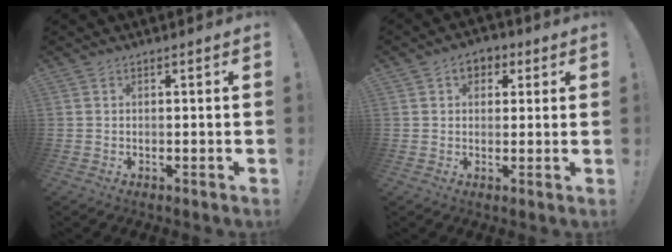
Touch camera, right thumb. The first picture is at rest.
{"total": 5.3, "force": [1.8, 4.0, 2.9], "torque": [-0.033, 0.000, 0.031]}